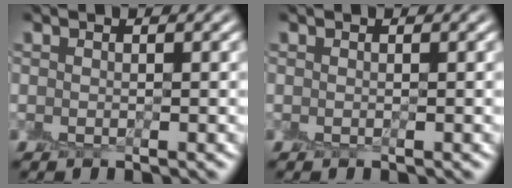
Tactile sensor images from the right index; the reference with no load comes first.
{"total": 0.0}